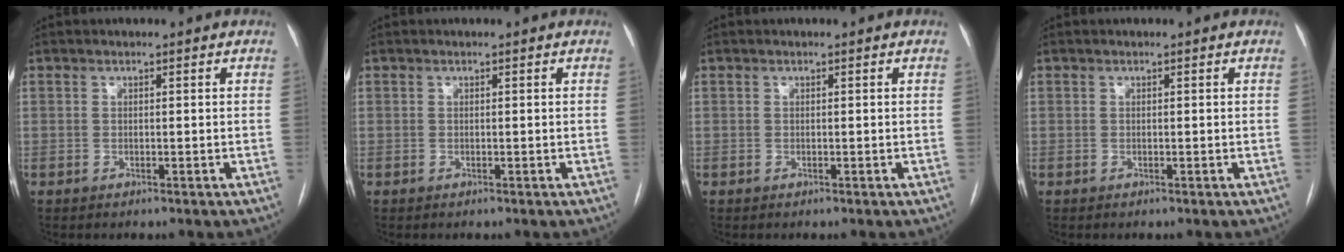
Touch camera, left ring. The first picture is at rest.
{"total": 0.0}
{"total": 0.0}
{"total": 0.0}